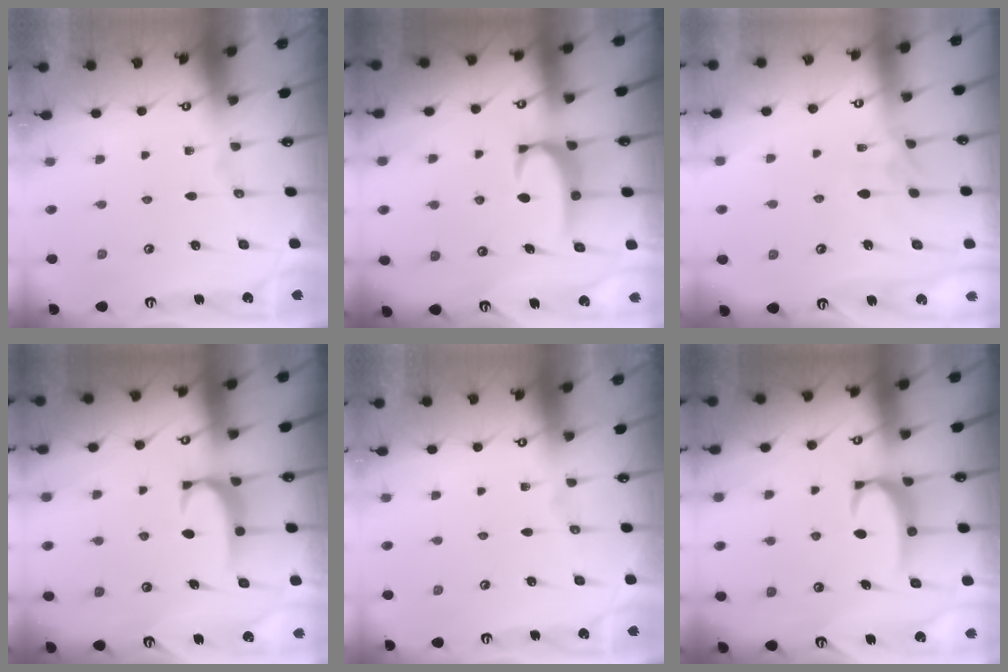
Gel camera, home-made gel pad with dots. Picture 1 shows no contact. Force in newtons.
{"total": 2.8, "press": 2.8, "slide": 0.5}
{"total": 1.1, "press": 0.4, "slide": 1.0}
{"total": 1.8, "press": 1.7, "slide": 0.4}
{"total": 0.0}
{"total": 3.7, "press": 3.7, "slide": 0.4}